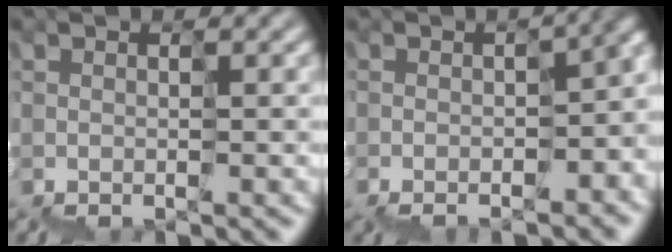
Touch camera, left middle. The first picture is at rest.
{"total": 8.5, "force": [-2.7, 3.7, 7.1], "torque": [-0.073, -0.008, -0.026]}